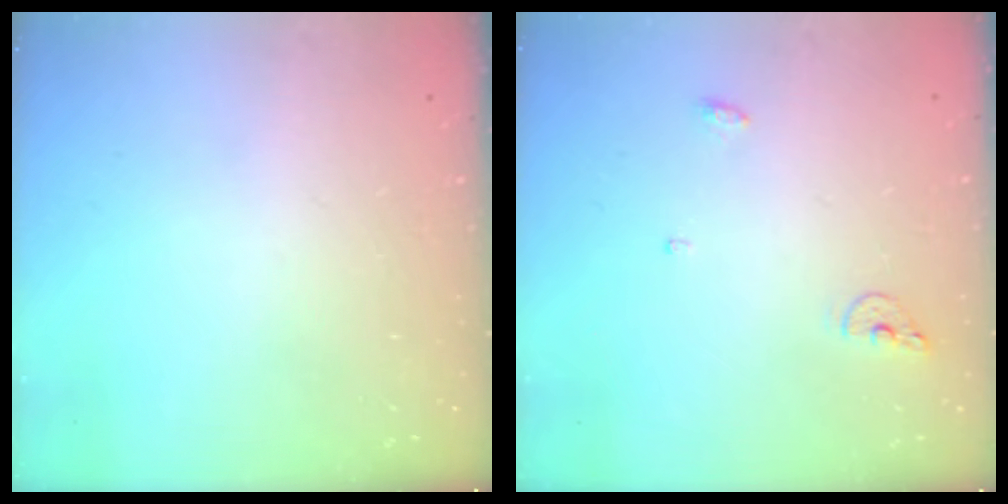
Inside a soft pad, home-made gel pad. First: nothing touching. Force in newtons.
{"total": 5.6, "press": 5.5, "slide": 1.0}